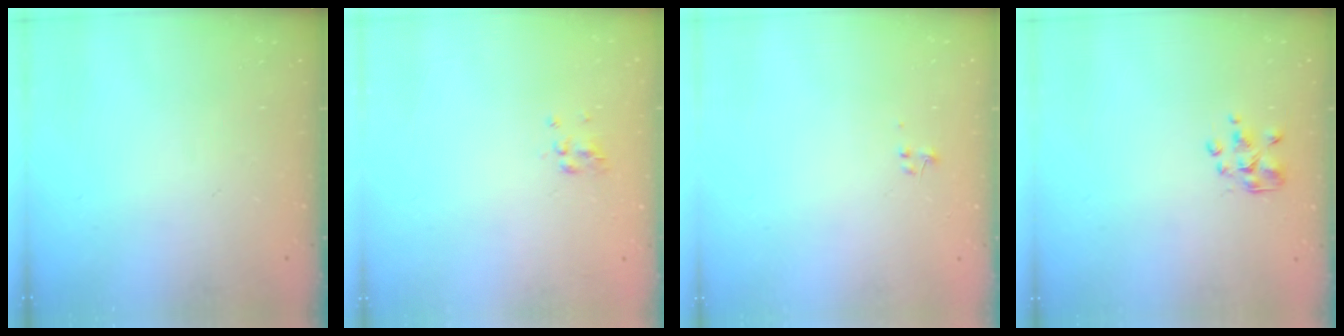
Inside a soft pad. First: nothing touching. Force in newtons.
{"total": 3.7, "press": 3.5, "slide": 1.3}
{"total": 0.0}
{"total": 2.3, "press": 2.2, "slide": 0.7}